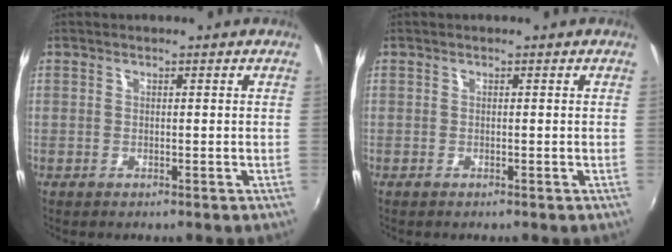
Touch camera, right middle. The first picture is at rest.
{"total": 0.0}